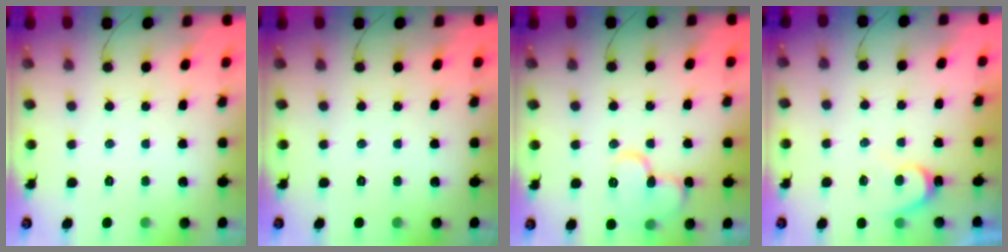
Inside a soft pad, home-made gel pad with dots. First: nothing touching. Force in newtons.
{"total": 0.0}
{"total": 11.7, "press": 11.6, "slide": 1.3}
{"total": 5.3, "press": 5.3, "slide": 0.5}